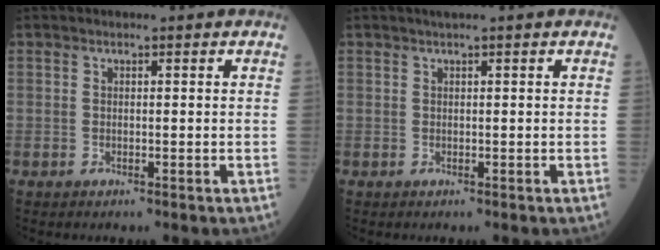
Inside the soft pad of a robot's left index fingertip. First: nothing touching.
{"total": 0.9, "force": [0.6, -0.2, 0.6], "torque": [-0.014, 0.004, 0.015]}